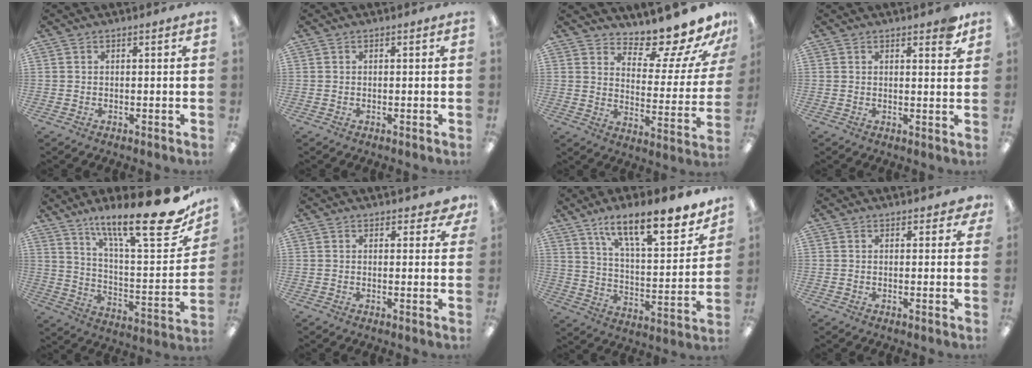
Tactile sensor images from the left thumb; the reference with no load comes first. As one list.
[{"total": 0.0}, {"total": 13.9, "force": [12.6, 3.2, 5.0], "torque": [-0.077, -0.110, 0.212]}, {"total": 3.2, "force": [2.5, 1.0, 1.7], "torque": [-0.015, -0.012, 0.040]}, {"total": 22.3, "force": [16.4, 4.5, 14.4], "torque": [-0.211, -0.124, 0.259]}, {"total": 2.5, "force": [1.9, 1.3, 0.9], "torque": [-0.005, -0.003, 0.032]}, {"total": 17.4, "force": [13.0, 5.0, 10.4], "torque": [-0.152, -0.089, 0.213]}, {"total": 1.9, "force": [1.4, 1.0, 0.7], "torque": [0.000, -0.002, 0.022]}]